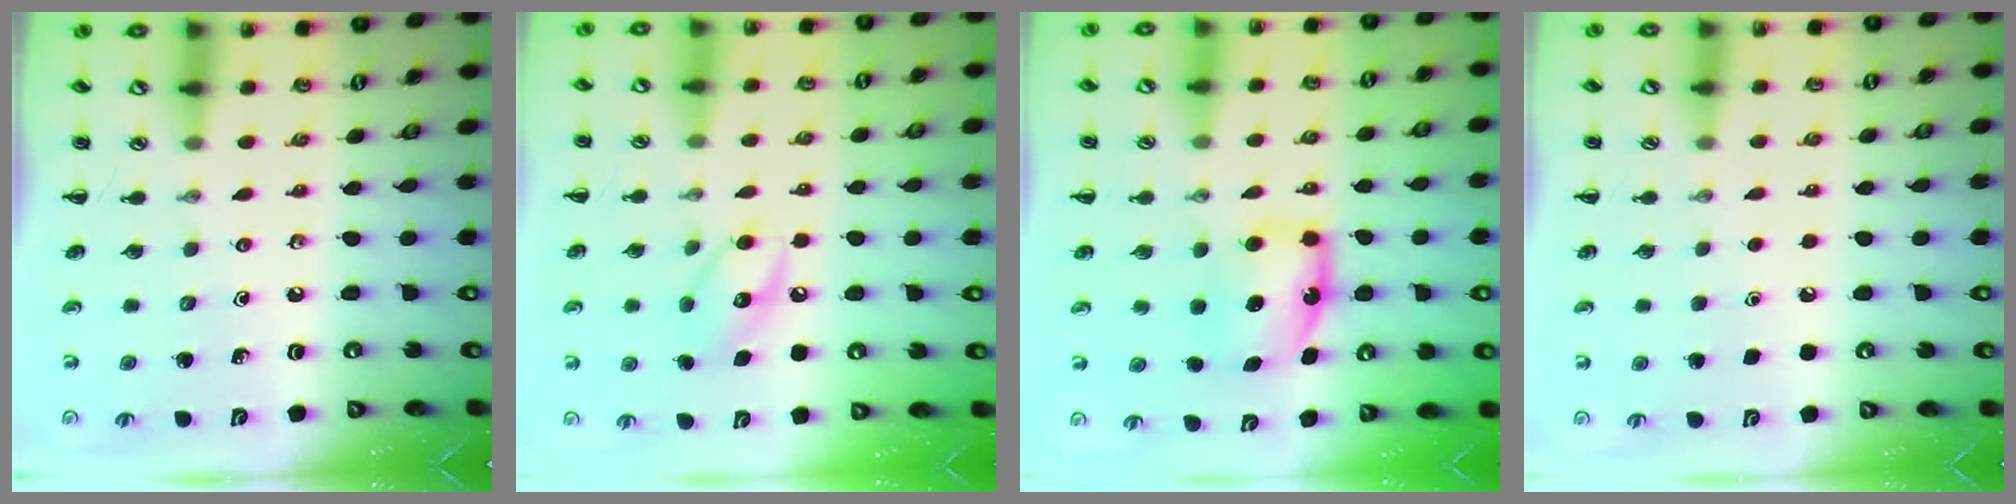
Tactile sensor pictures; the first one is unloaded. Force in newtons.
{"total": 9.3, "press": 9.2, "slide": 0.8}
{"total": 6.3, "press": 6.2, "slide": 1.0}
{"total": 1.7, "press": 1.7, "slide": 0.1}